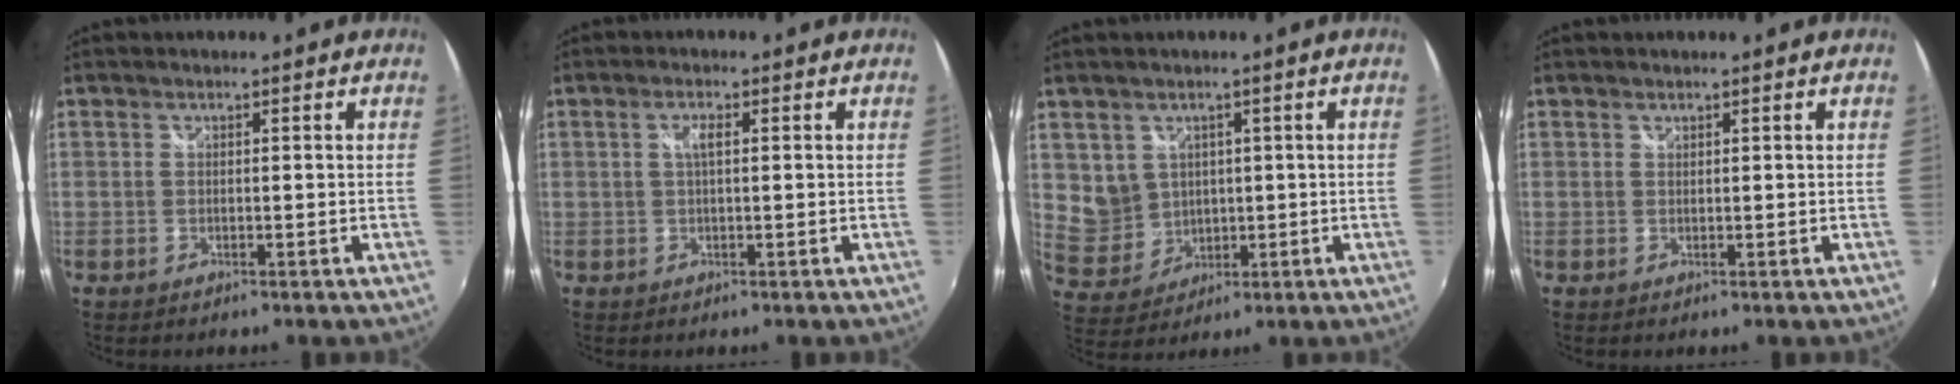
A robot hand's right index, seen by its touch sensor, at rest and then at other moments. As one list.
[{"total": 2.0, "force": [0.4, 0.5, 1.9], "torque": [-0.035, 0.003, 0.006]}, {"total": 6.7, "force": [2.1, 6.2, 1.7], "torque": [-0.038, 0.001, 0.058]}, {"total": 0.0}]